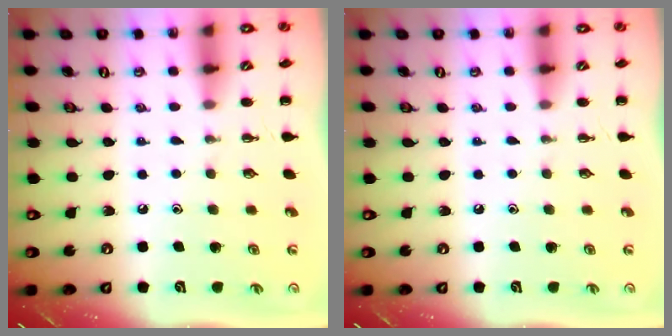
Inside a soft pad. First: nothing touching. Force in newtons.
{"total": 0.0}